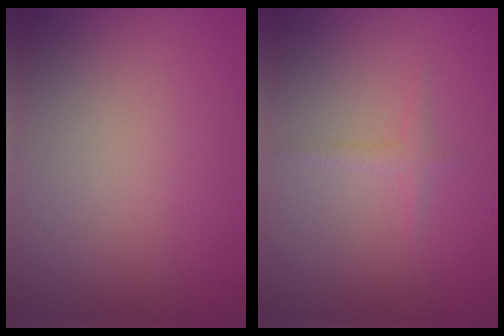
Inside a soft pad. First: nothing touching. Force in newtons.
{"total": 1.0, "press": 1.0, "slide": 0.1}